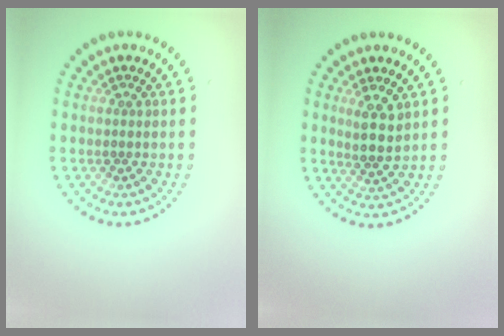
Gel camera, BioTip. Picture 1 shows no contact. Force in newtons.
{"total": 2.8, "press": 2.5, "slide": 1.3}